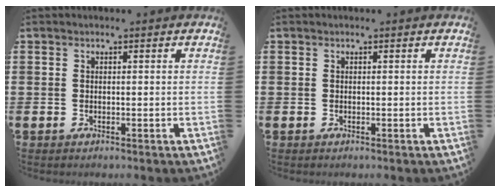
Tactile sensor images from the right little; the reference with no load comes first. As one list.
[{"total": 0.0}]